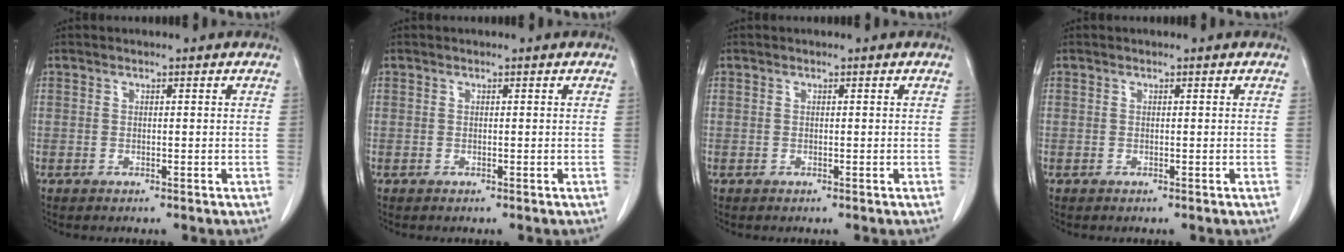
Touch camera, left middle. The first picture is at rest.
{"total": 0.0}
{"total": 0.0}
{"total": 0.0}